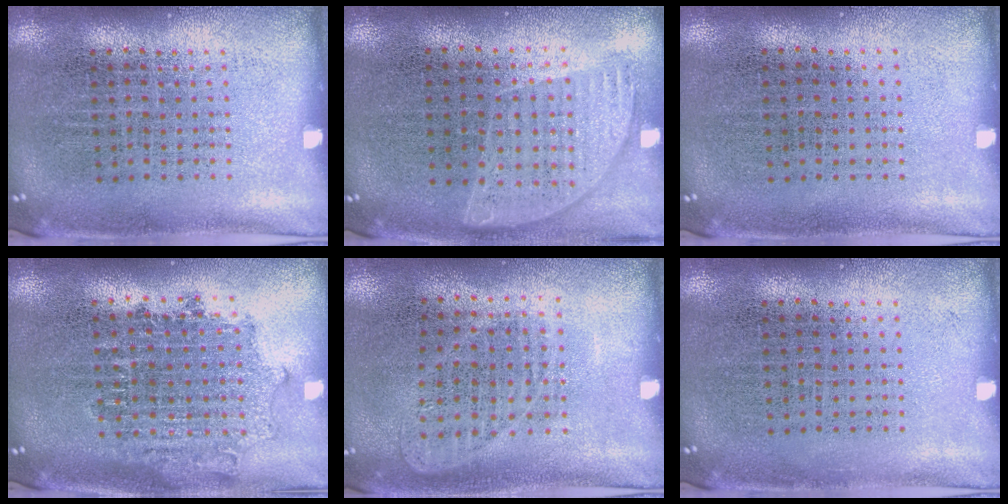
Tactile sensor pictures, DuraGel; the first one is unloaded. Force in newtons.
{"total": 0.8, "press": 0.8, "slide": 0.3}
{"total": 0.0}
{"total": 1.7, "press": 1.3, "slide": 1.0}
{"total": 0.9, "press": 0.8, "slide": 0.4}
{"total": 0.0}